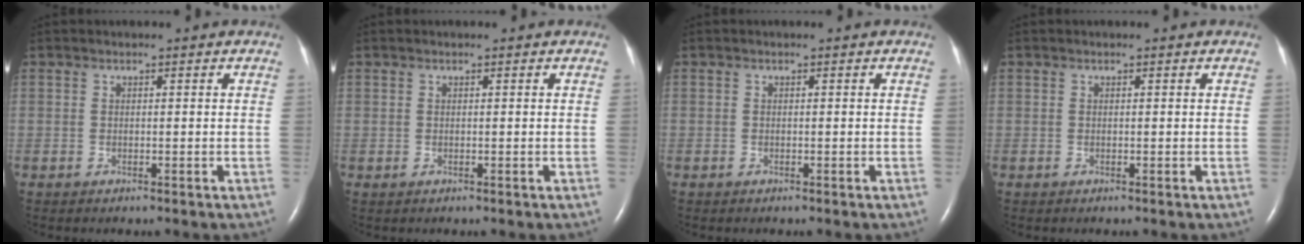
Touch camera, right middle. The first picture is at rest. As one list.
[{"total": 0.0}, {"total": 0.0}, {"total": 0.0}]